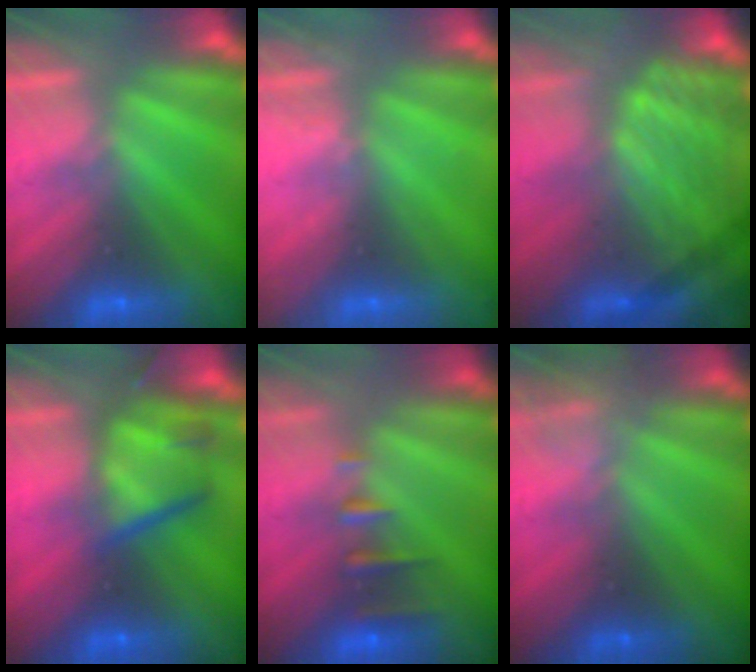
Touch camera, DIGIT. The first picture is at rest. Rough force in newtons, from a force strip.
{"total": 2.2}
{"total": 4.6}
{"total": 5.5}
{"total": 2.3}
{"total": 2.3}